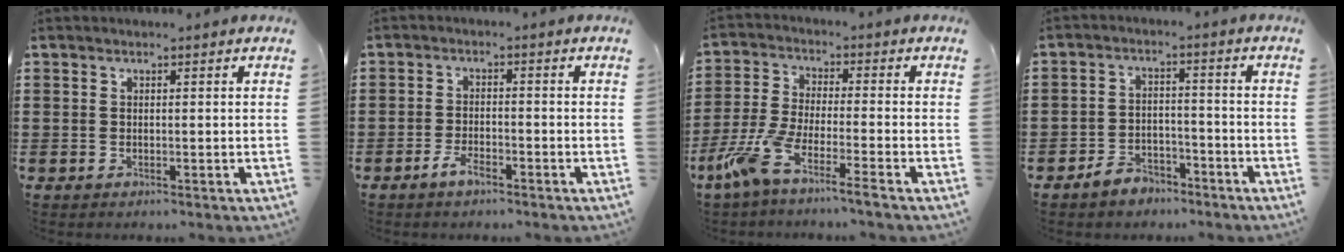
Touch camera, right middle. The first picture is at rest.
{"total": 3.1, "force": [-2.1, 0.9, 2.1], "torque": [-0.043, 0.000, -0.041]}
{"total": 7.0, "force": [-5.6, -0.1, 4.2], "torque": [-0.116, -0.023, -0.116]}
{"total": 4.1, "force": [-3.7, 1.5, 0.5], "torque": [-0.014, 0.010, -0.076]}